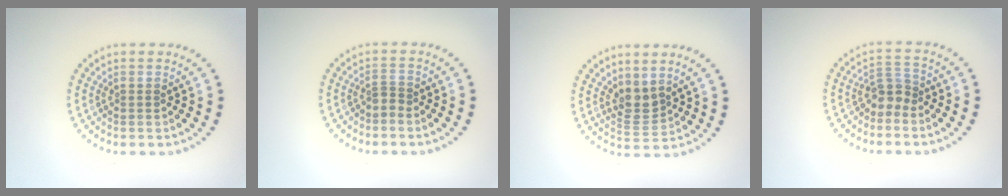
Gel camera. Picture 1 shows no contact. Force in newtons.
{"total": 0.8, "press": 0.5, "slide": 0.7}
{"total": 2.3, "press": 1.9, "slide": 1.3}
{"total": 2.2, "press": 1.7, "slide": 1.5}